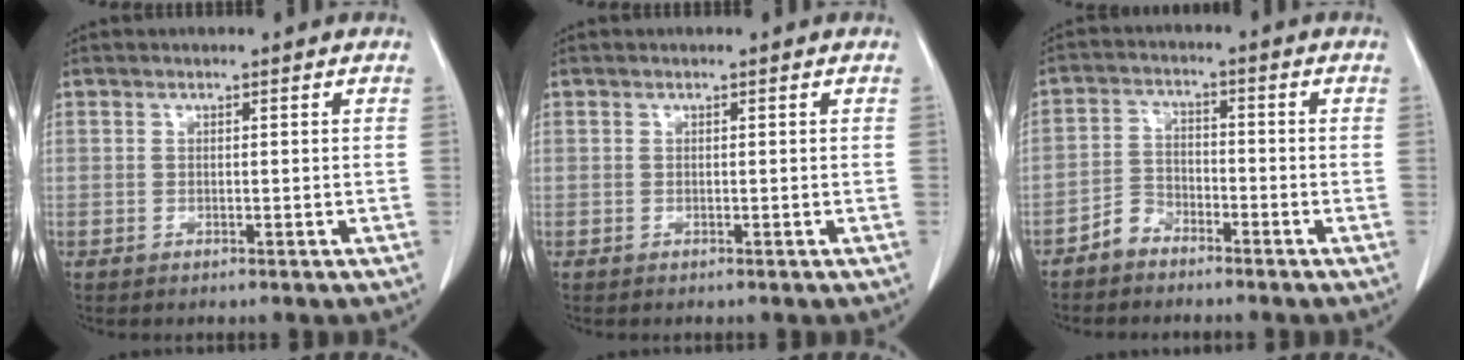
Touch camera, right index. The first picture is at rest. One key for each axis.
{"total": 0.0}
{"total": 3.7, "fx": -2.9, "fy": 2.3, "fz": 0.5, "tx": -0.006, "ty": 0.009, "tz": -0.055}